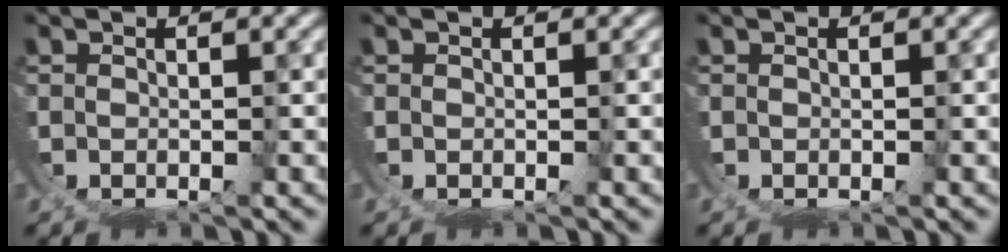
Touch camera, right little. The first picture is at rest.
{"total": 0.0}
{"total": 0.0}